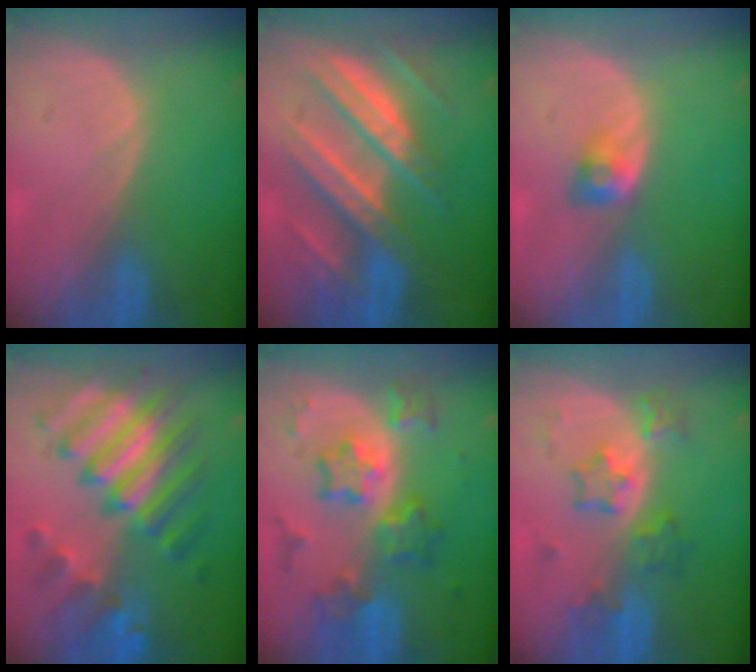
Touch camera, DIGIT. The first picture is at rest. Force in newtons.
{"total": 11.4, "press": 11.3, "slide": 1.0}
{"total": 2.8, "press": 2.4, "slide": 1.4}
{"total": 11.6, "press": 11.6, "slide": 1.2}
{"total": 8.7, "press": 8.7, "slide": 0.6}
{"total": 6.1, "press": 5.8, "slide": 1.7}